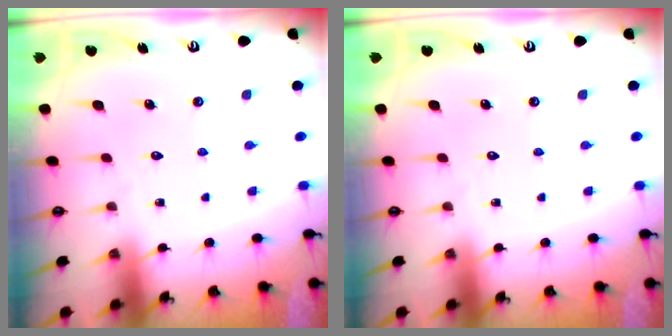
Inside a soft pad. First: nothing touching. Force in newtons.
{"total": 0.0}